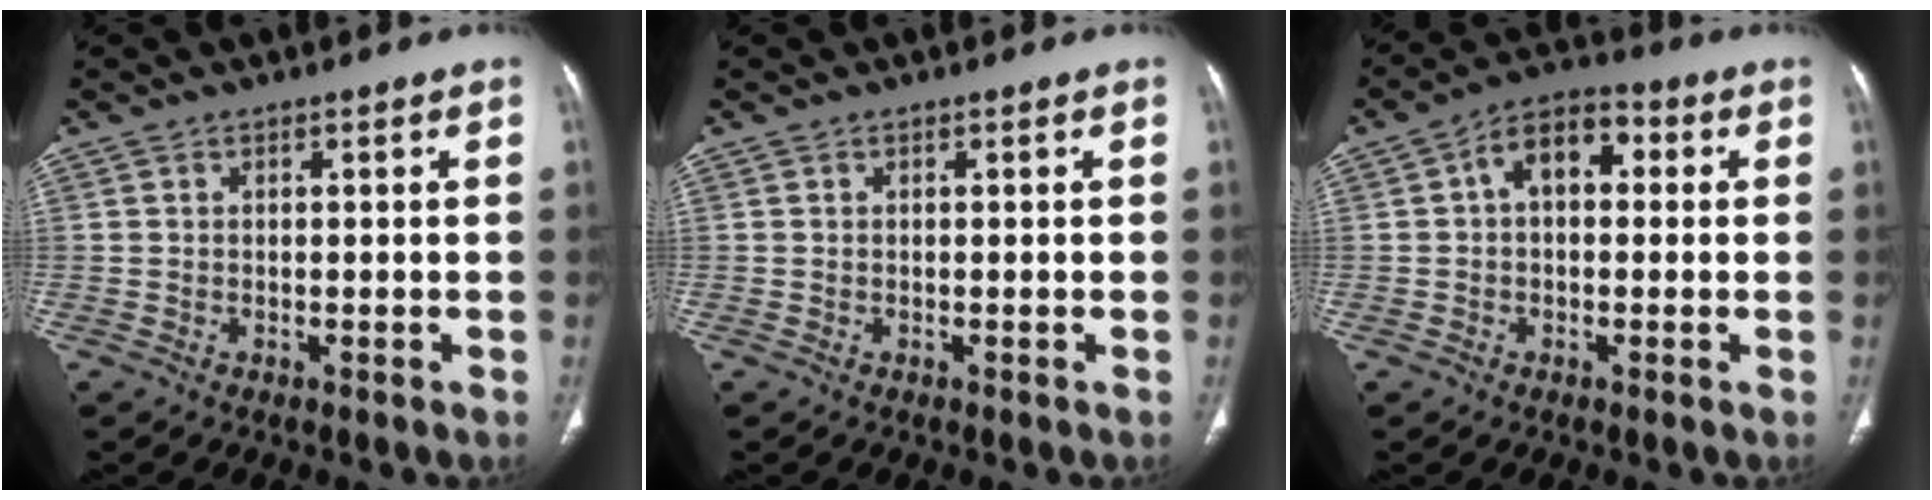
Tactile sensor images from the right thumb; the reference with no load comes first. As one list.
[{"total": 0.0}, {"total": 8.4, "force": [1.2, 5.4, 6.3], "torque": [-0.080, 0.029, 0.007]}]